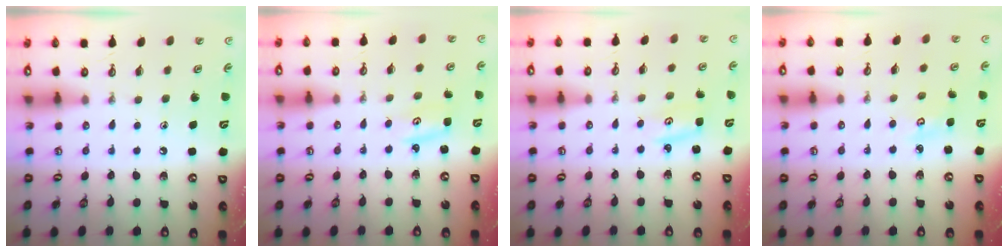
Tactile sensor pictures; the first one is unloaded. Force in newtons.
{"total": 2.6, "press": 2.6, "slide": 0.3}
{"total": 2.6, "press": 2.6, "slide": 0.3}
{"total": 3.1, "press": 3.1, "slide": 0.4}